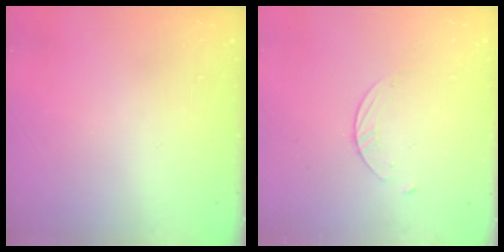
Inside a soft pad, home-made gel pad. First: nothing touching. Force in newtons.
{"total": 2.7, "press": 2.6, "slide": 0.3}